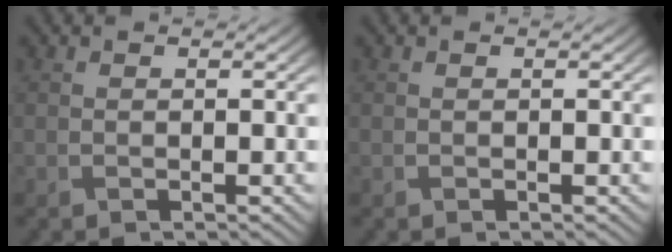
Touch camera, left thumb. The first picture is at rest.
{"total": 0.0}